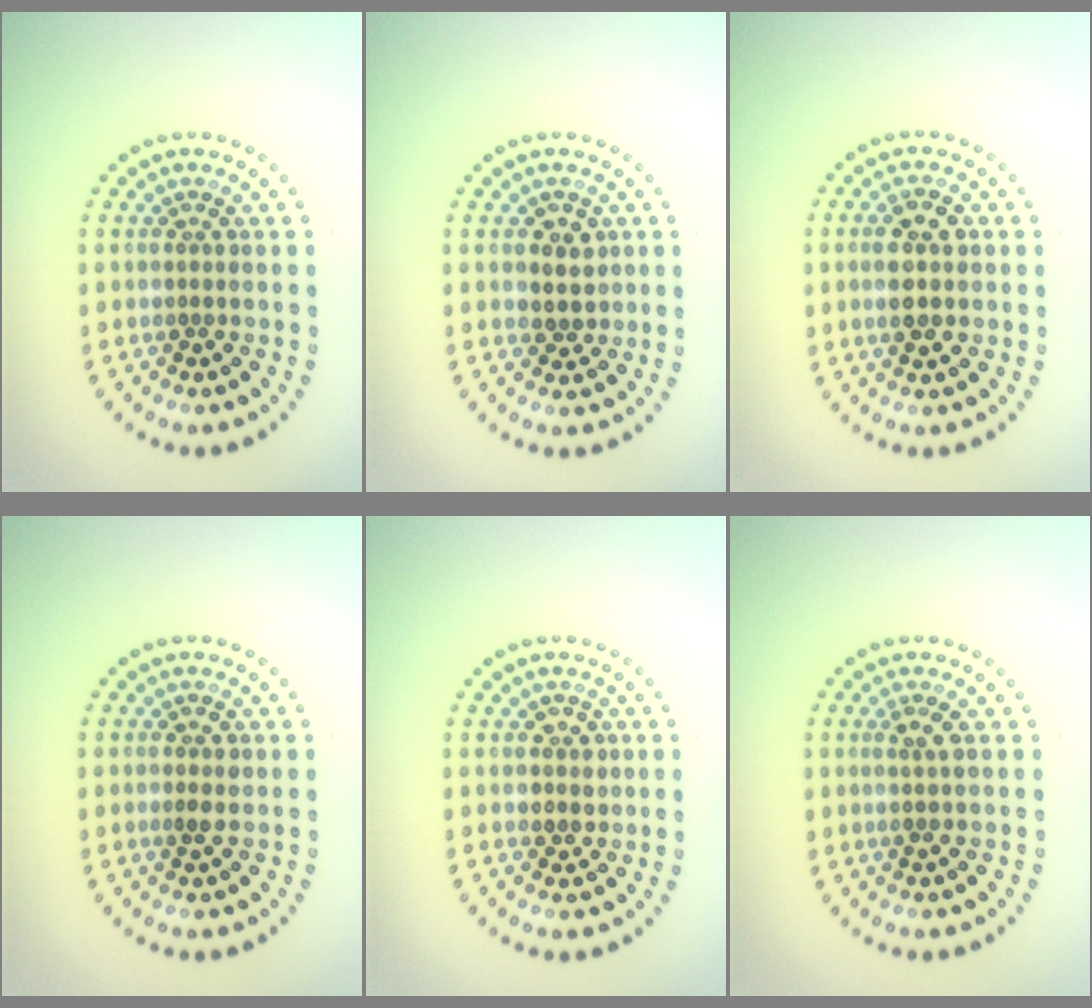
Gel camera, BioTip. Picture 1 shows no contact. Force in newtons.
{"total": 2.4, "press": 2.2, "slide": 1.0}
{"total": 3.3, "press": 3.3, "slide": 0.2}
{"total": 1.2, "press": 1.1, "slide": 0.1}
{"total": 1.7, "press": 1.6, "slide": 0.7}
{"total": 1.3, "press": 1.1, "slide": 0.7}